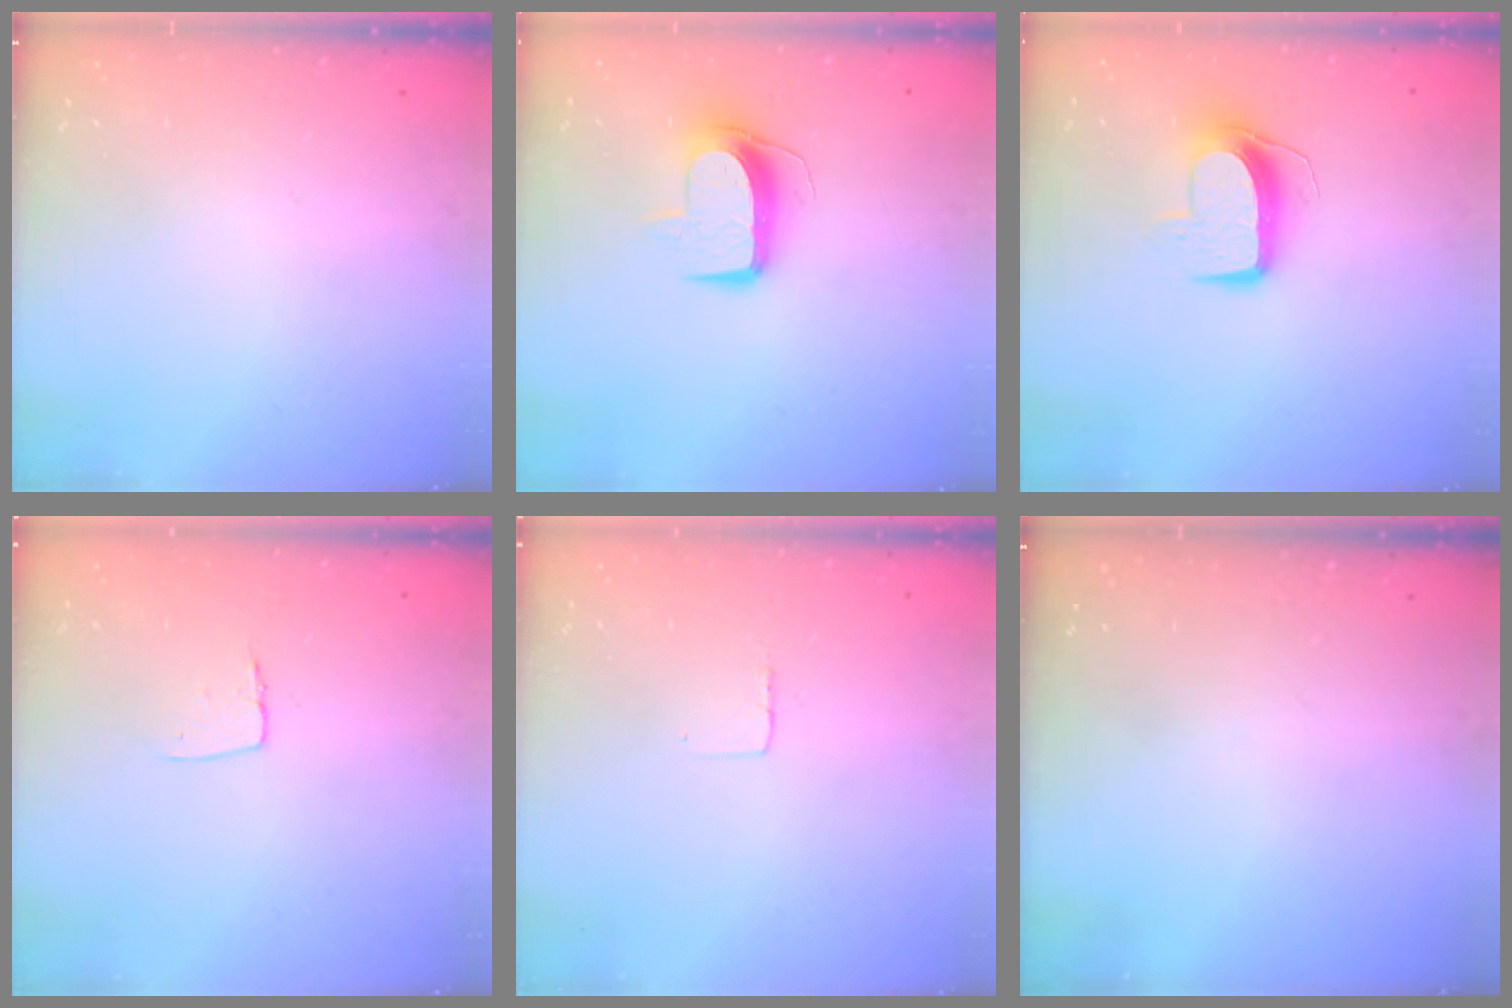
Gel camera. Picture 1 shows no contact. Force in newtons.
{"total": 9.9, "press": 9.9, "slide": 0.6}
{"total": 10.1, "press": 10.1, "slide": 0.5}
{"total": 5.0, "press": 5.0, "slide": 0.3}
{"total": 2.3, "press": 2.3, "slide": 0.1}
{"total": 0.0}